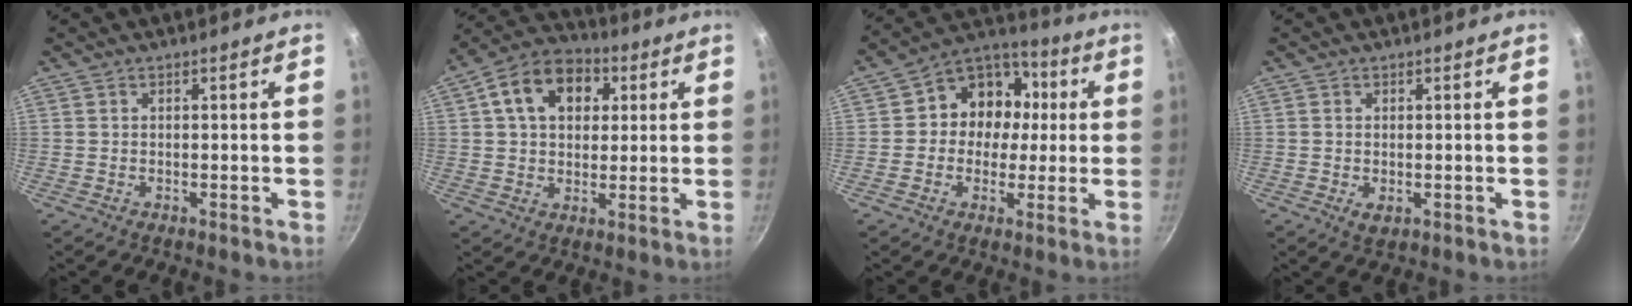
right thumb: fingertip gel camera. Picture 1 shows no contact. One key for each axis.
{"total": 13.8, "fx": 4.2, "fy": 9.9, "fz": 8.7, "tx": -0.121, "ty": 0.016, "tz": 0.053}
{"total": 12.8, "fx": 1.0, "fy": 11.1, "fz": 6.3, "tx": -0.050, "ty": 0.028, "tz": -0.006}
{"total": 2.2, "fx": -0.3, "fy": 1.4, "fz": 1.7, "tx": -0.028, "ty": -0.006, "tz": -0.002}